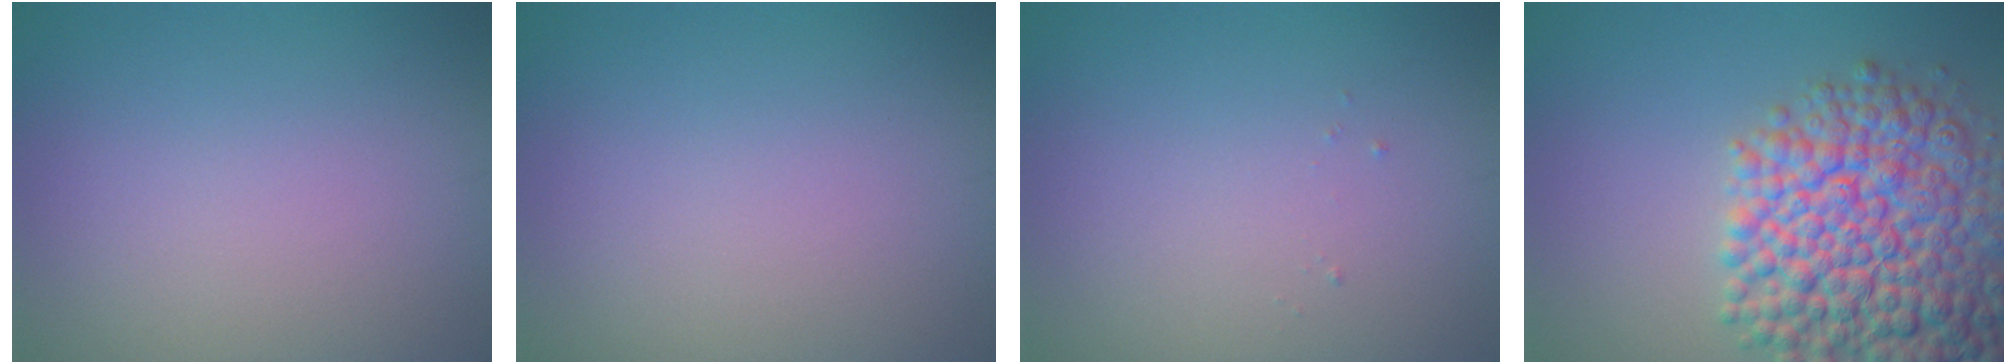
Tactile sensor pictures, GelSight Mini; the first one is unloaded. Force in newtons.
{"total": 0.0}
{"total": 0.0}
{"total": 11.7, "press": 11.7, "slide": 0.5}